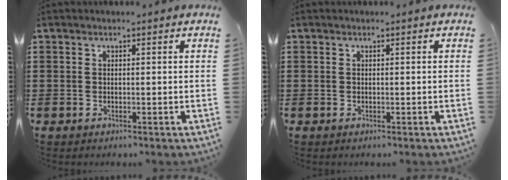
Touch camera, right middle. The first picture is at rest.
{"total": 0.0}